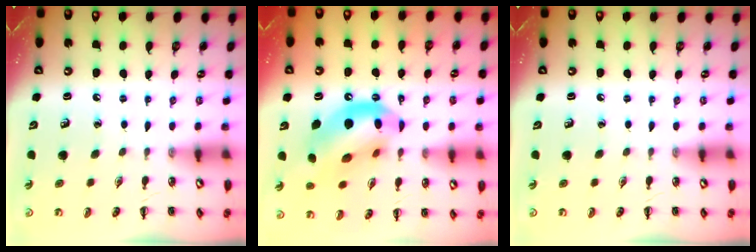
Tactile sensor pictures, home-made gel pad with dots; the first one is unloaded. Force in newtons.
{"total": 16.6, "press": 16.2, "slide": 3.6}
{"total": 0.0}